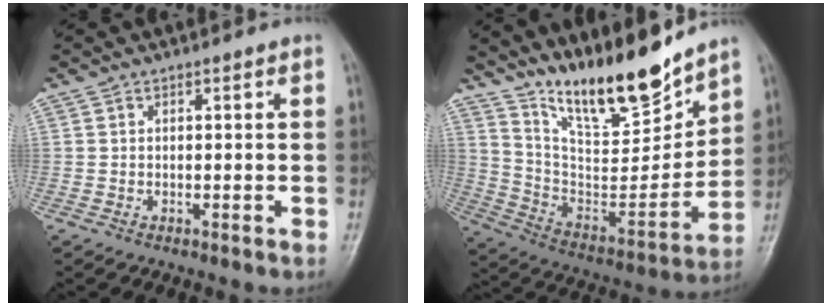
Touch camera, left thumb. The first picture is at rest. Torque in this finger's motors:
{"motor_torque": [1.74, 0.93, 1.40, -1.37, 0.07]}